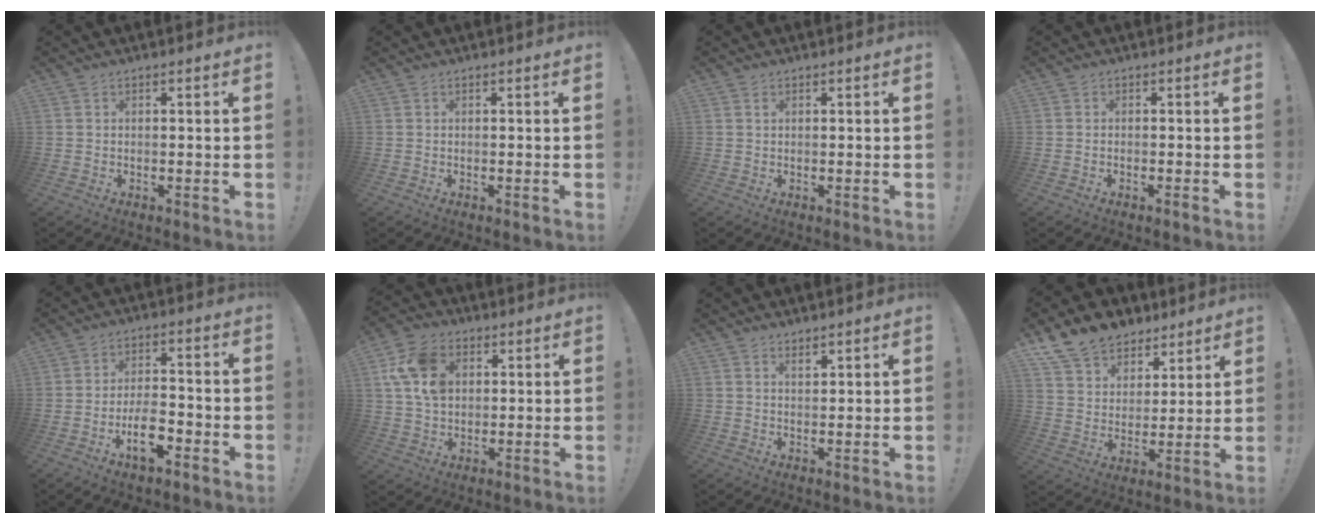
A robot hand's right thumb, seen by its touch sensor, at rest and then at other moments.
{"total": 0.0}
{"total": 0.6, "force": [0.3, 0.4, 0.3], "torque": [-0.004, -0.001, 0.006]}
{"total": 0.9, "force": [-0.9, 0.0, 0.4], "torque": [-0.010, 0.001, -0.015]}
{"total": 9.5, "force": [-4.6, 4.3, 7.2], "torque": [-0.123, 0.018, -0.082]}
{"total": 13.2, "force": [4.1, 9.8, 7.8], "torque": [-0.150, -0.003, 0.082]}
{"total": 1.8, "force": [1.6, 0.5, 0.6], "torque": [0.003, -0.012, 0.027]}
{"total": 12.6, "force": [9.3, 8.0, 3.0], "torque": [-0.056, -0.063, 0.180]}